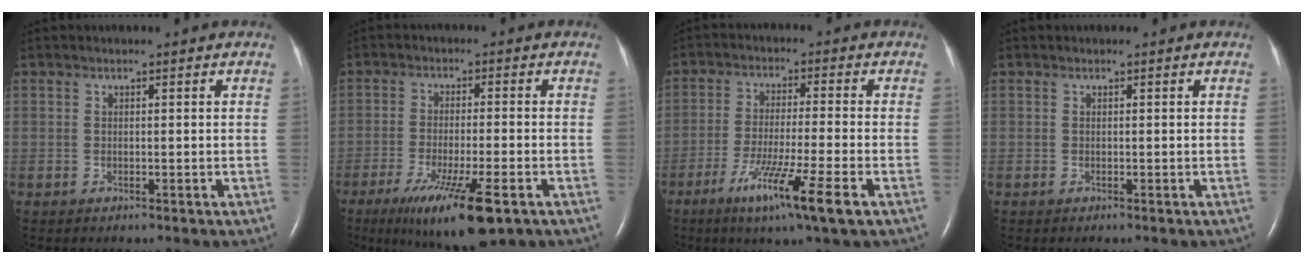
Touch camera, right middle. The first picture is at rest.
{"total": 12.0, "force": [-6.6, 1.5, 9.9], "torque": [-0.165, -0.031, -0.103]}
{"total": 10.7, "force": [-5.5, -0.7, 9.1], "torque": [-0.167, -0.030, -0.096]}
{"total": 0.0}